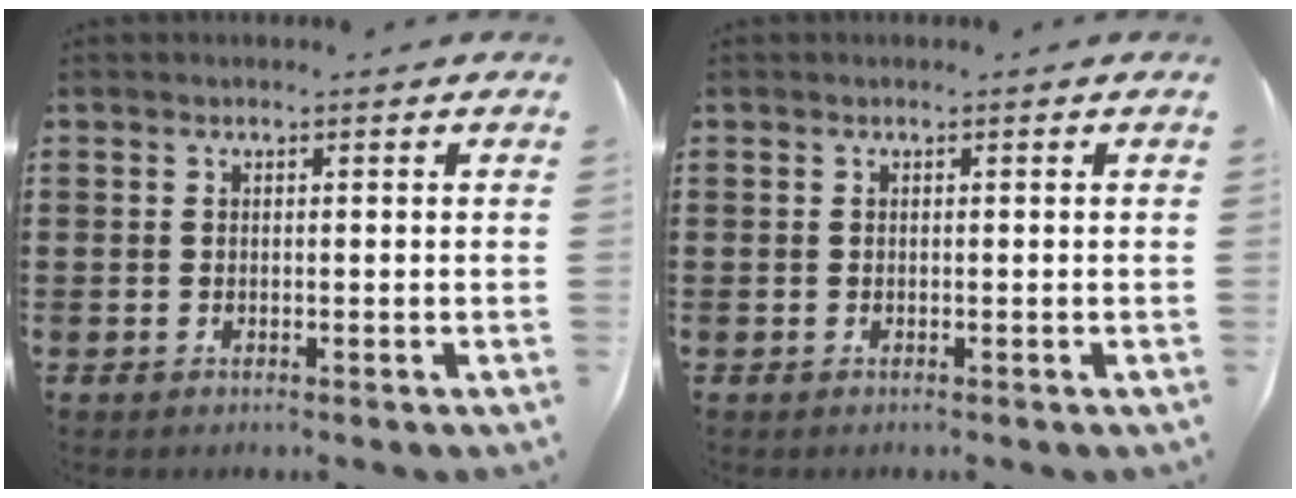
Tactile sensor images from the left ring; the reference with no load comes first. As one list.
[{"total": 0.0}]